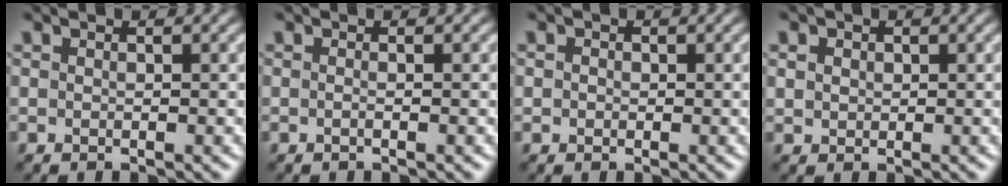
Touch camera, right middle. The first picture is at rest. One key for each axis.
{"total": 0.7, "fx": -0.2, "fy": 0.2, "fz": 0.6, "tx": -0.011, "ty": -0.006, "tz": -0.009}
{"total": 0.7, "fx": 0.1, "fy": 0.7, "fz": 0.2, "tx": 0.000, "ty": -0.004, "tz": -0.003}
{"total": 1.3, "fx": 0.5, "fy": 1.1, "fz": 0.5, "tx": -0.007, "ty": 0.000, "tz": 0.008}